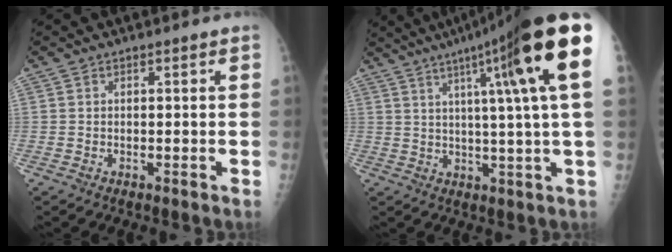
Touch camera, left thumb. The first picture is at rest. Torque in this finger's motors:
{"motor_torque": [2.76, 2.24, 2.39, -0.38, 0.55]}